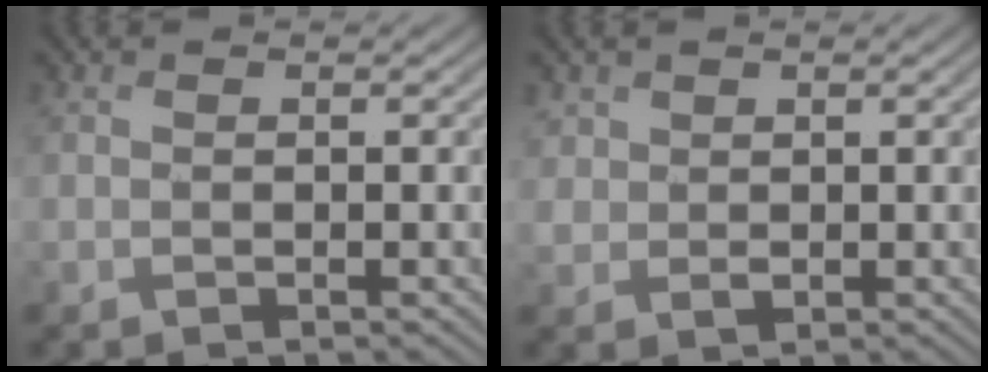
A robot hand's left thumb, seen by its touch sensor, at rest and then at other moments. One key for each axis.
{"total": 2.4, "fx": 1.1, "fy": 2.0, "fz": 0.7, "tx": -0.025, "ty": -0.005, "tz": 0.022}